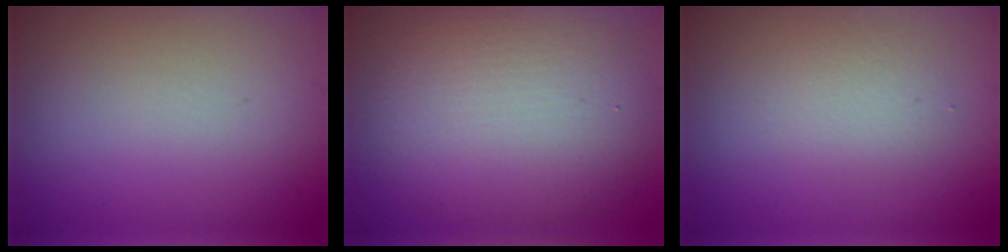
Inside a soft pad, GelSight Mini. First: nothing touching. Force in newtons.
{"total": 10.5, "press": 10.5, "slide": 0.5}
{"total": 1.9, "press": 1.9, "slide": 0.2}